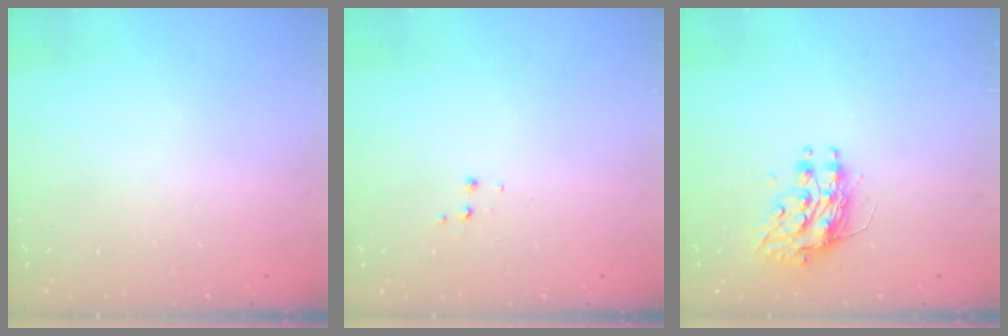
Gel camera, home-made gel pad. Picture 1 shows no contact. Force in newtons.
{"total": 3.3, "press": 3.2, "slide": 0.4}
{"total": 10.2, "press": 10.2, "slide": 0.7}